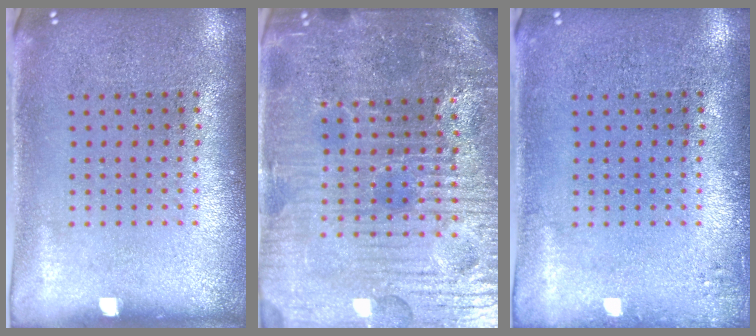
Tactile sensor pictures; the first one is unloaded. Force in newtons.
{"total": 5.8, "press": 5.4, "slide": 2.0}
{"total": 1.0, "press": 1.0, "slide": 0.2}